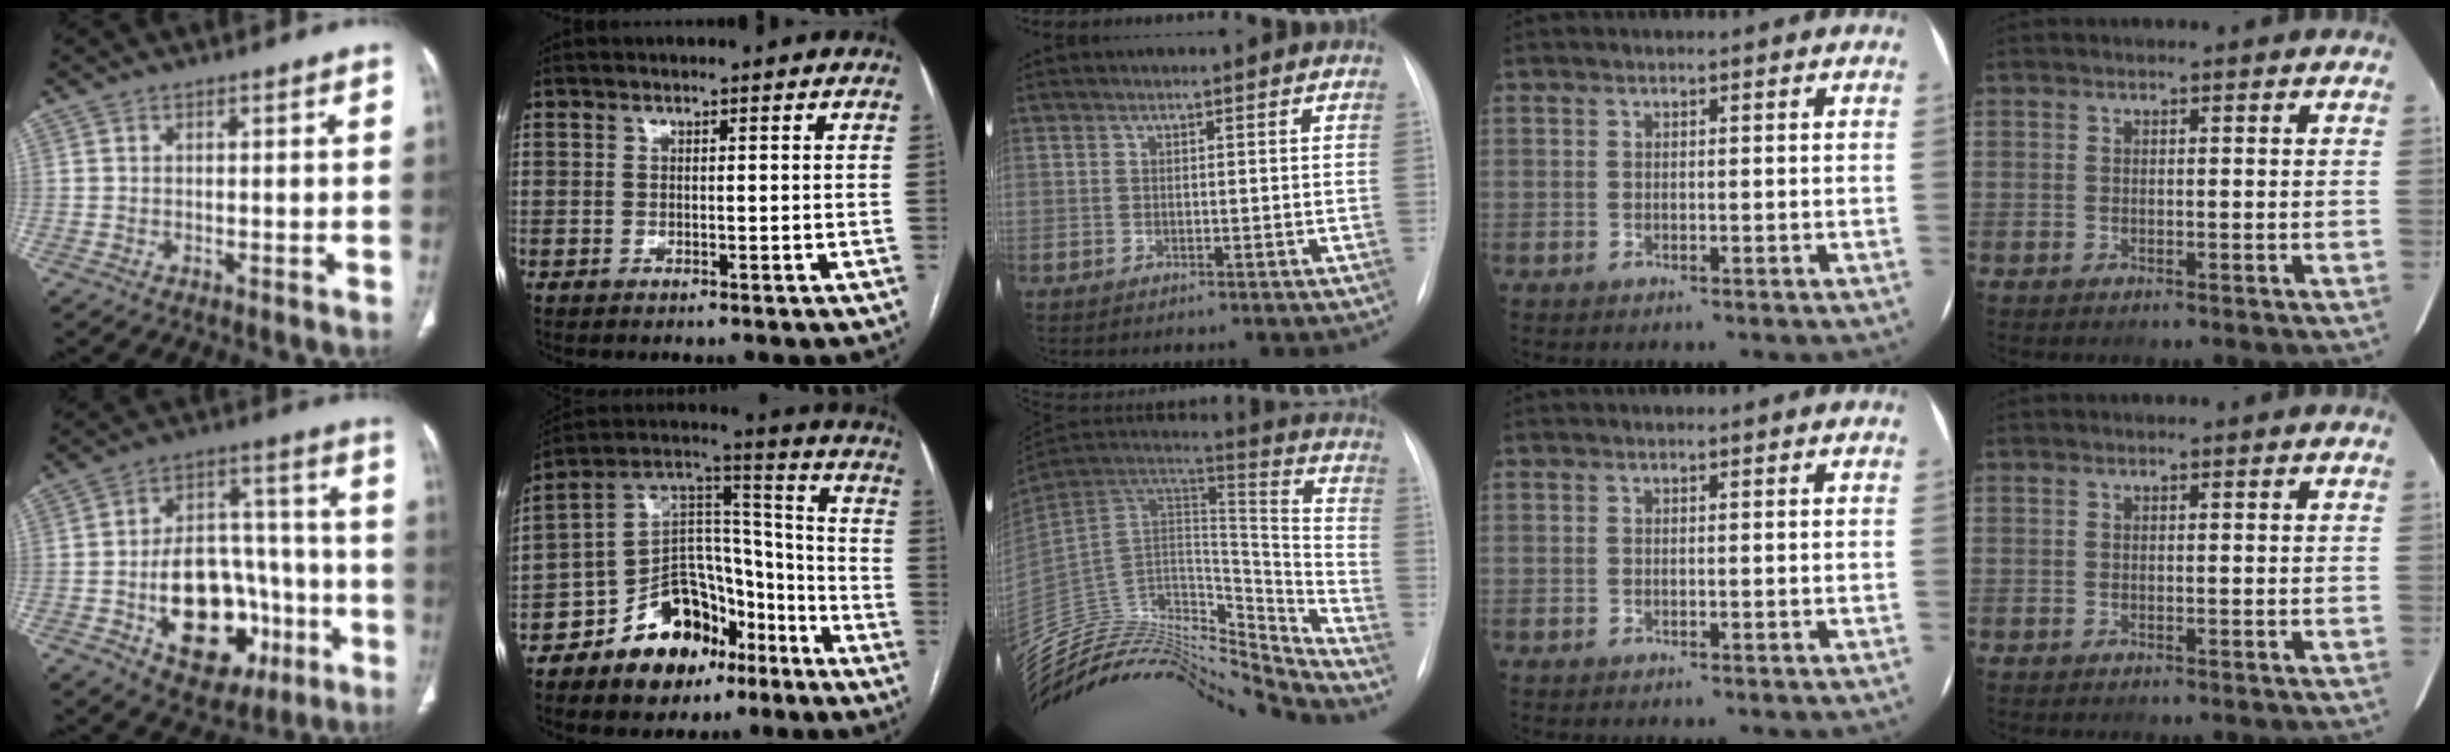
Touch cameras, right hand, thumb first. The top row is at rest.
{"thumb": {"total": 22.5, "force": [-7.0, 14.4, 15.8], "torque": [-0.203, 0.047, -0.087]}, "index": {"total": 16.1, "force": [-9.6, 9.6, 8.6], "torque": [-0.135, 0.054, -0.152]}, "middle": {"total": 31.0, "force": [-29.3, 4.8, 9.1], "torque": [-0.188, 0.011, -0.471]}}